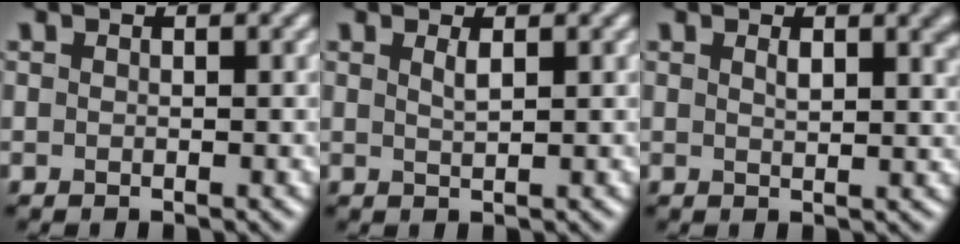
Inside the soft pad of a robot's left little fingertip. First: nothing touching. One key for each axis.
{"total": 1.1, "fx": 0.6, "fy": 0.2, "fz": 0.9, "tx": -0.013, "ty": 0.001, "tz": 0.009}
{"total": 3.0, "fx": 1.4, "fy": 1.1, "fz": 2.4, "tx": -0.026, "ty": 0.003, "tz": 0.023}